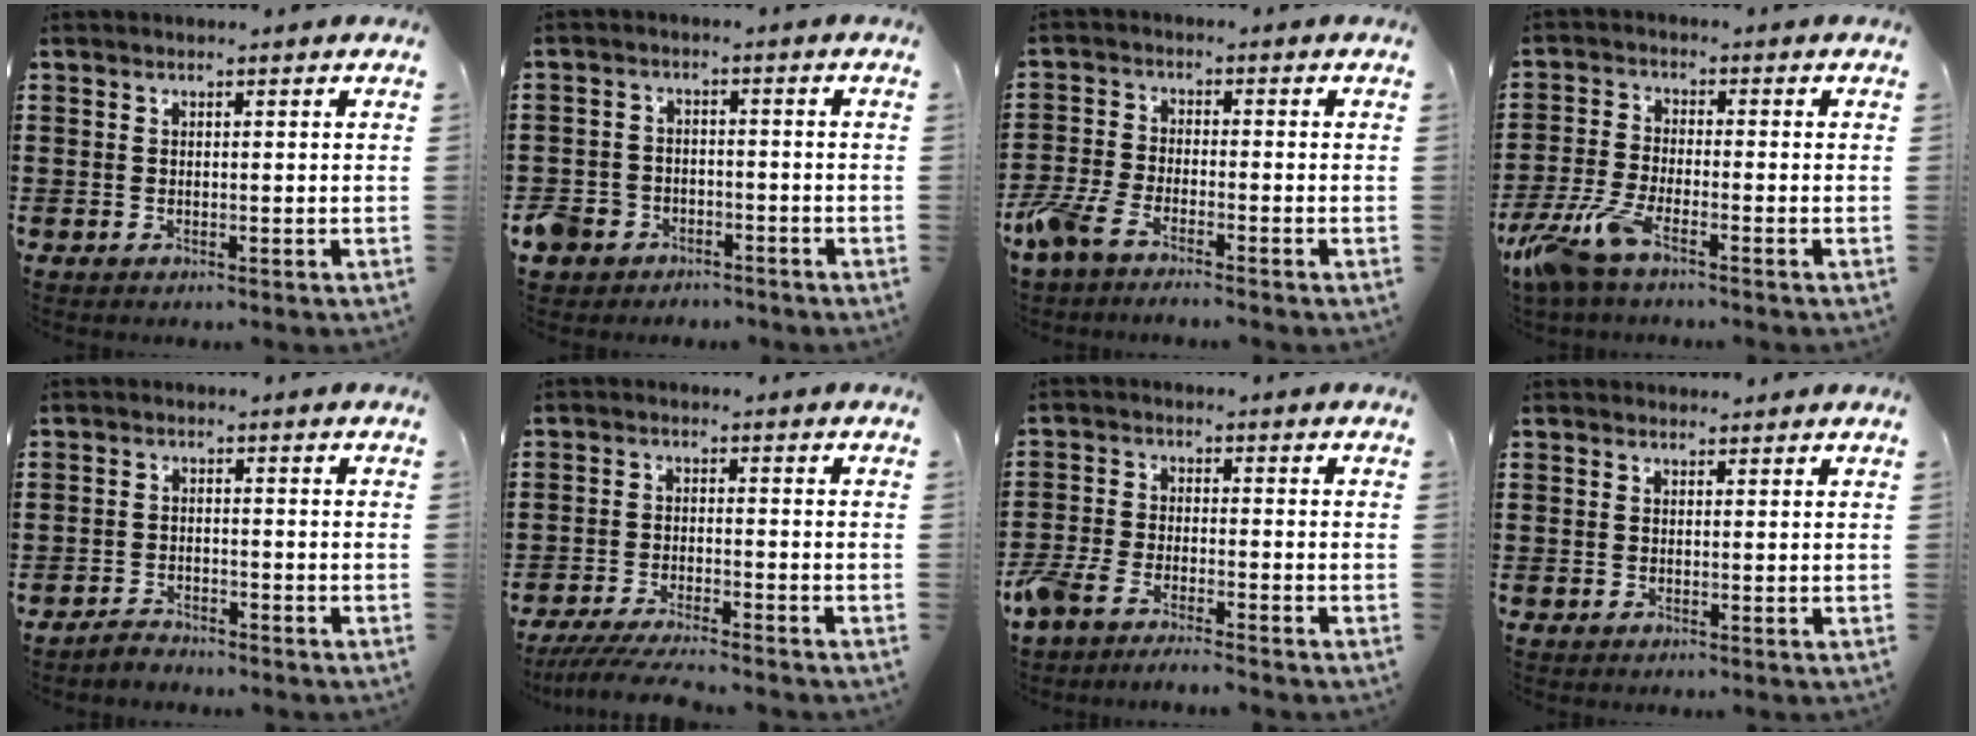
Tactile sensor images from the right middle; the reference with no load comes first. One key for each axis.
{"total": 4.2, "fx": -3.3, "fy": 2.4, "fz": 0.6, "tx": -0.037, "ty": 0.001, "tz": -0.074}
{"total": 4.8, "fx": -4.1, "fy": 1.0, "fz": 2.4, "tx": -0.082, "ty": -0.012, "tz": -0.089}
{"total": 7.0, "fx": -4.9, "fy": 1.6, "fz": 4.8, "tx": -0.138, "ty": -0.022, "tz": -0.101}
{"total": 2.2, "fx": -2.1, "fy": 0.3, "fz": -0.1, "tx": -0.007, "ty": 0.003, "tz": -0.046}
{"total": 4.5, "fx": -4.1, "fy": 0.0, "fz": 1.7, "tx": -0.042, "ty": -0.014, "tz": -0.083}
{"total": 4.3, "fx": -3.9, "fy": 0.7, "fz": 1.6, "tx": -0.056, "ty": -0.008, "tz": -0.086}
{"total": 0.8, "fx": 0.7, "fy": 0.2, "fz": -0.1, "tx": 0.008, "ty": -0.003, "tz": 0.013}